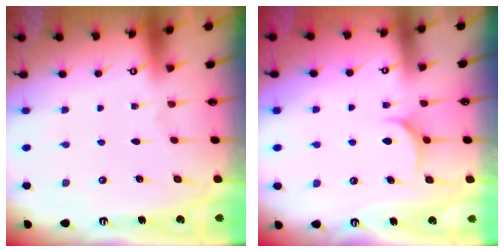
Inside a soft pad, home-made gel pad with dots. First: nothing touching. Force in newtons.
{"total": 5.6, "press": 5.6, "slide": 0.6}